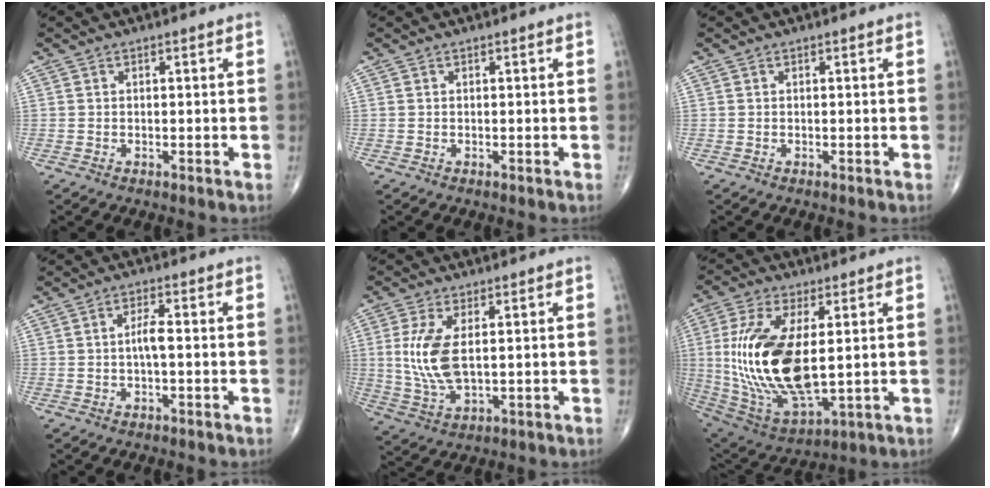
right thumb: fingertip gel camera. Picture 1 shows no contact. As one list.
[{"total": 0.0}, {"total": 0.0}, {"total": 2.7, "force": [-0.3, 0.6, 2.7], "torque": [-0.051, 0.008, -0.007]}, {"total": 9.5, "force": [1.2, 4.3, 8.3], "torque": [-0.183, -0.010, 0.033]}, {"total": 21.7, "force": [1.4, 9.9, 19.3], "torque": [-0.400, -0.020, 0.041]}]